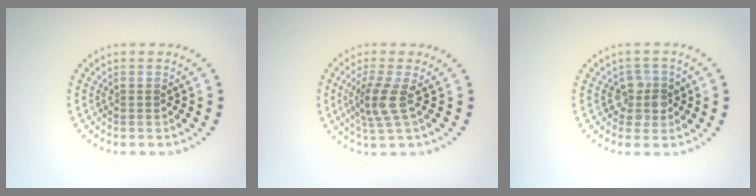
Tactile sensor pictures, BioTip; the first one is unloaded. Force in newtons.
{"total": 2.9, "press": 2.3, "slide": 1.8}
{"total": 2.2, "press": 2.0, "slide": 0.9}